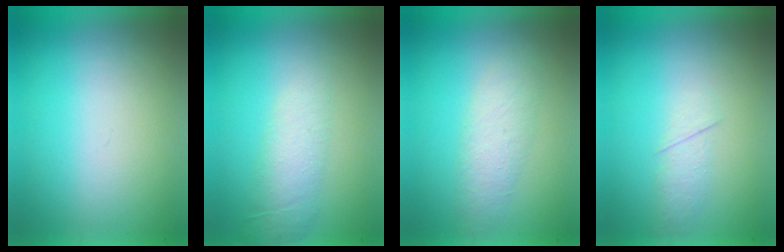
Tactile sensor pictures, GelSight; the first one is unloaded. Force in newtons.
{"total": 2.0}
{"total": 1.8}
{"total": 2.1}